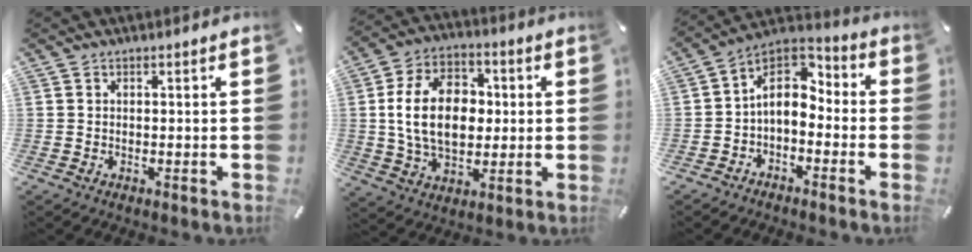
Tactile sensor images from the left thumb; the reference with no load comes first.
{"total": 16.0, "force": [0.9, 11.4, 11.2], "torque": [-0.227, 0.013, 0.013]}
{"total": 8.5, "force": [-0.2, 6.2, 5.8], "torque": [-0.111, 0.007, -0.006]}